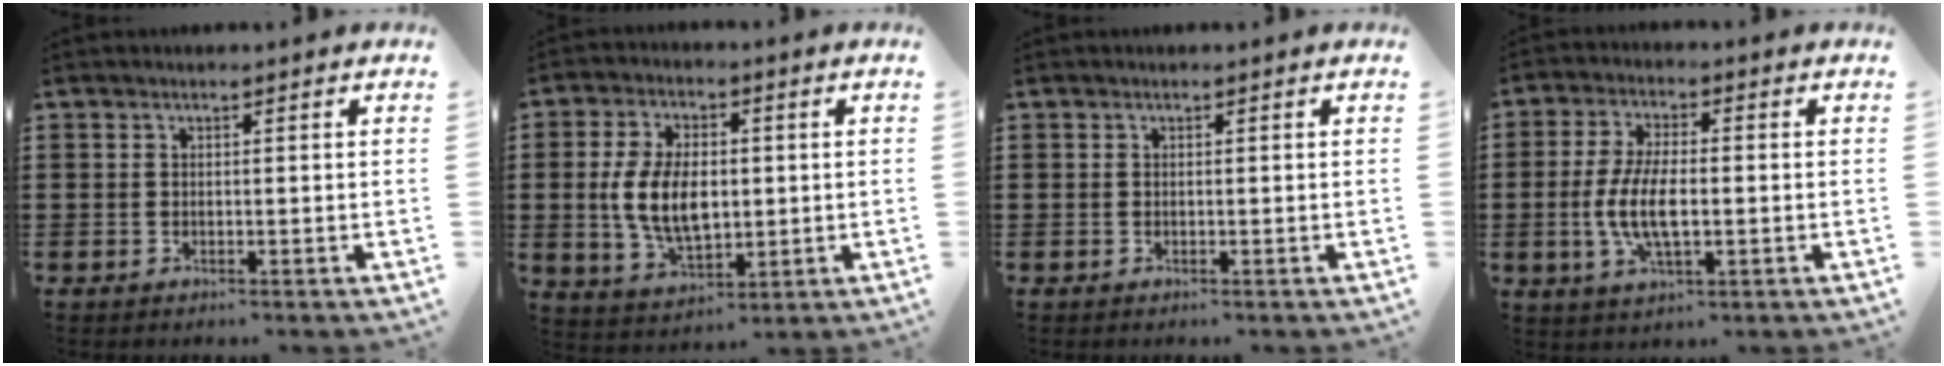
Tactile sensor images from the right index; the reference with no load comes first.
{"total": 9.1, "force": [0.0, 5.4, 7.4], "torque": [-0.157, 0.005, -0.004]}
{"total": 0.0}
{"total": 7.8, "force": [-1.1, 3.2, 7.0], "torque": [-0.157, -0.006, -0.027]}